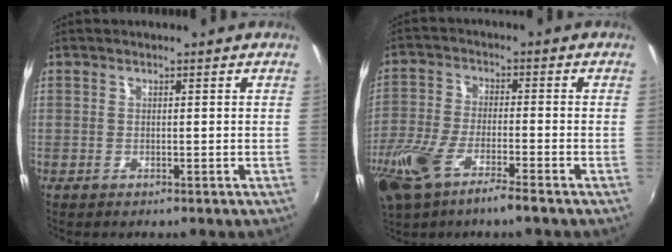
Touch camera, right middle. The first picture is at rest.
{"total": 13.3, "force": [-8.5, 3.2, 9.7], "torque": [-0.223, -0.040, -0.166]}